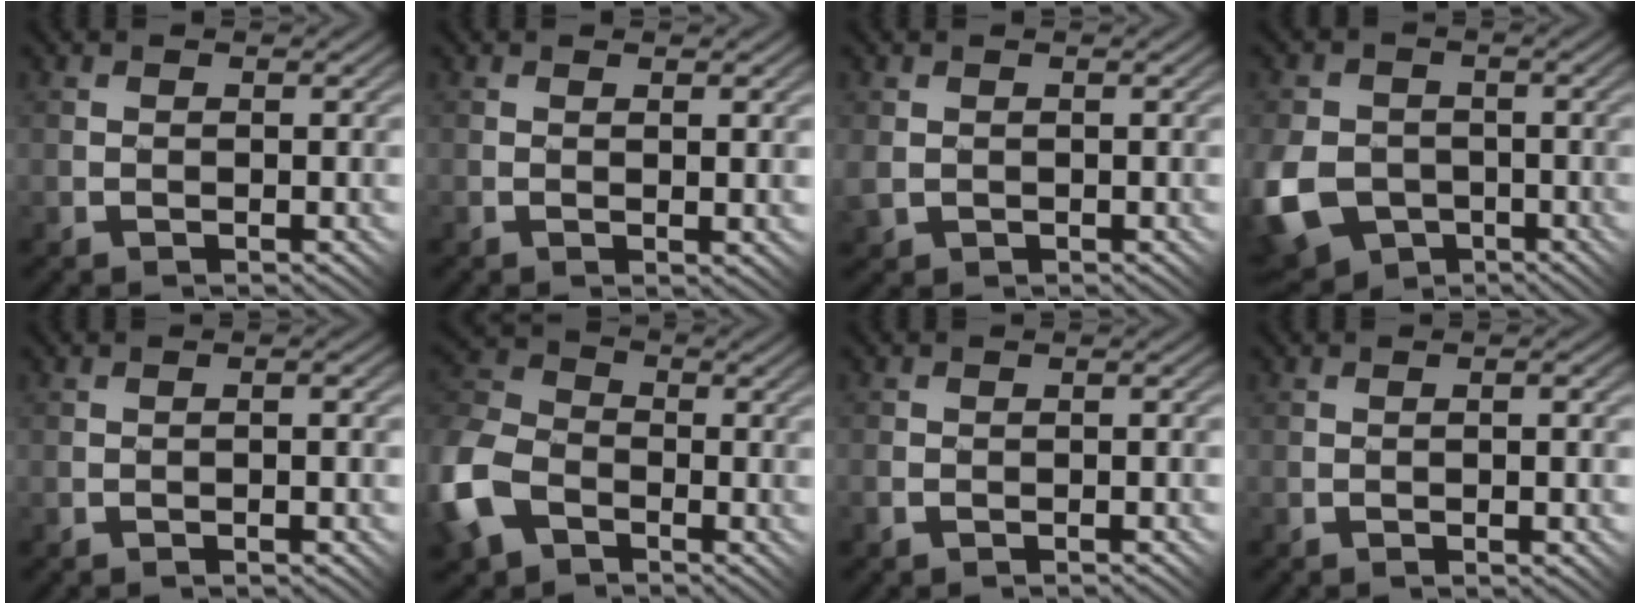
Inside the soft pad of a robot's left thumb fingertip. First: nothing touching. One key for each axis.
{"total": 2.1, "fx": 0.2, "fy": 0.1, "fz": 2.1, "tx": -0.031, "ty": 0.001, "tz": 0.010}
{"total": 2.4, "fx": -0.1, "fy": 2.0, "fz": 1.3, "tx": -0.040, "ty": -0.013, "tz": 0.002}
{"total": 10.0, "fx": -3.9, "fy": 7.7, "fz": 5.0, "tx": -0.149, "ty": -0.039, "tz": -0.076}
{"total": 2.2, "fx": -1.2, "fy": 0.5, "fz": 1.8, "tx": -0.023, "ty": 0.007, "tz": -0.017}
{"total": 11.5, "fx": -5.4, "fy": 8.0, "fz": 6.2, "tx": -0.184, "ty": -0.025, "tz": -0.124}
{"total": 2.0, "fx": -1.5, "fy": 0.9, "fz": 1.0, "tx": -0.016, "ty": 0.001, "tz": -0.030}
{"total": 3.6, "fx": -1.5, "fy": 0.8, "fz": 3.2, "tx": -0.039, "ty": 0.004, "tz": -0.015}